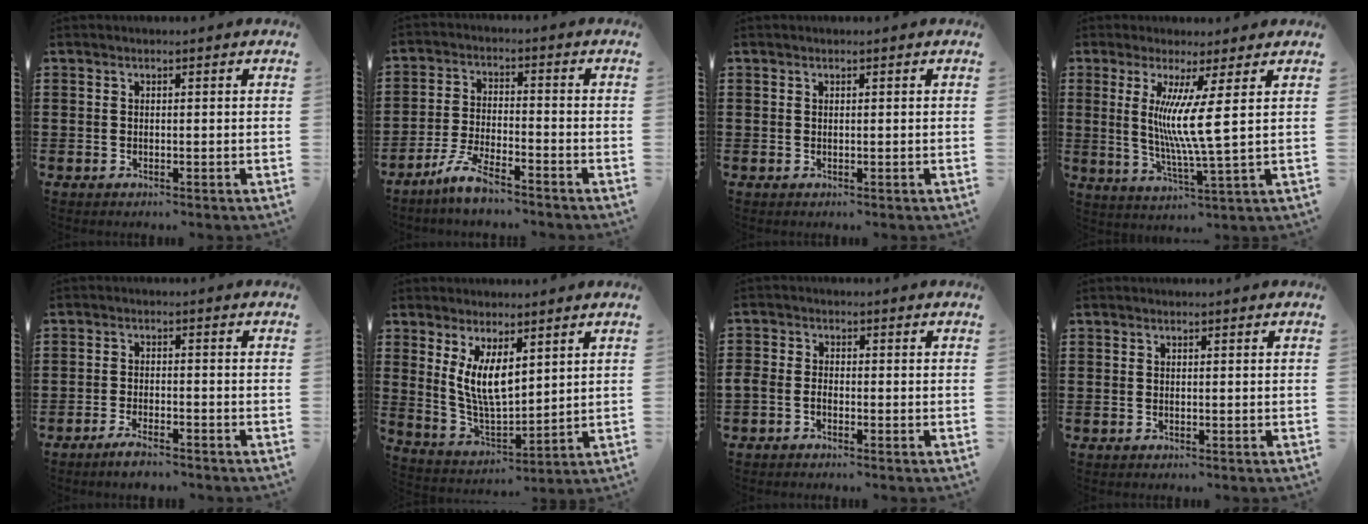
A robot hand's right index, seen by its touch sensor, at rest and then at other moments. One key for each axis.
{"total": 6.0, "fx": -5.2, "fy": 0.5, "fz": 3.0, "tx": -0.083, "ty": -0.009, "tz": -0.105}
{"total": 0.0}
{"total": 8.0, "fx": 2.1, "fy": -0.9, "fz": 7.6, "tx": -0.150, "ty": -0.010, "tz": 0.032}
{"total": 3.1, "fx": -2.9, "fy": 0.2, "fz": 1.0, "tx": -0.026, "ty": 0.001, "tz": -0.059}
{"total": 7.1, "fx": 2.9, "fy": 3.1, "fz": 5.7, "tx": -0.127, "ty": -0.007, "tz": 0.053}
{"total": 1.7, "fx": -1.5, "fy": 0.6, "fz": 0.7, "tx": -0.016, "ty": 0.001, "tz": -0.030}
{"total": 0.0}